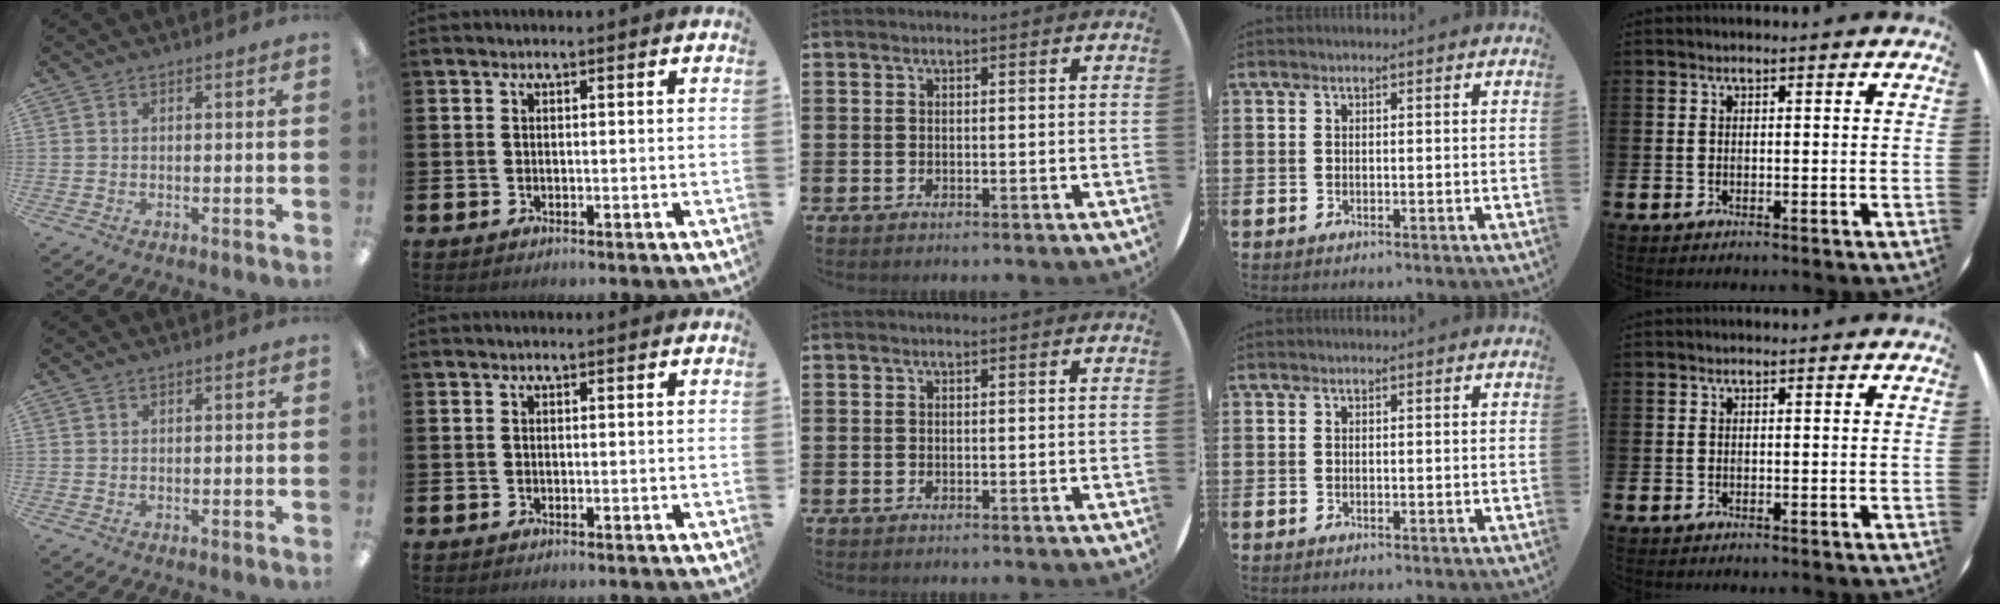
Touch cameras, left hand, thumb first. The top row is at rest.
{}